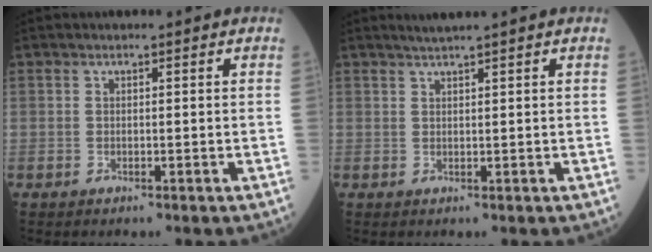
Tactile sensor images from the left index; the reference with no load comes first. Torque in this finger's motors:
{"motor_torque": [-0.15, 0.04, -0.01, 0.03]}